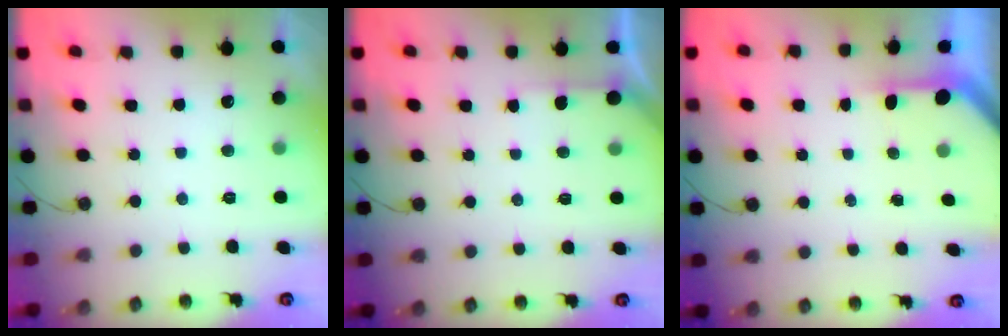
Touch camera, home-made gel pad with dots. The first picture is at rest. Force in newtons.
{"total": 2.9, "press": 2.9, "slide": 0.3}
{"total": 2.8, "press": 2.8, "slide": 0.2}